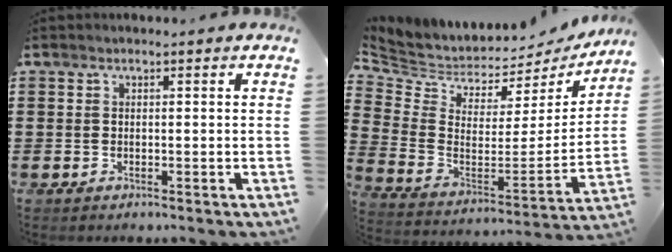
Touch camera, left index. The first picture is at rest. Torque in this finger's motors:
{"motor_torque": [-1.04, 1.10, -0.13, 0.00]}